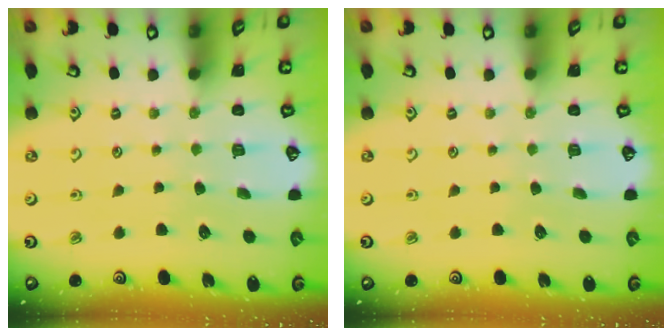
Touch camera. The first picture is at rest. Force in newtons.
{"total": 0.0}